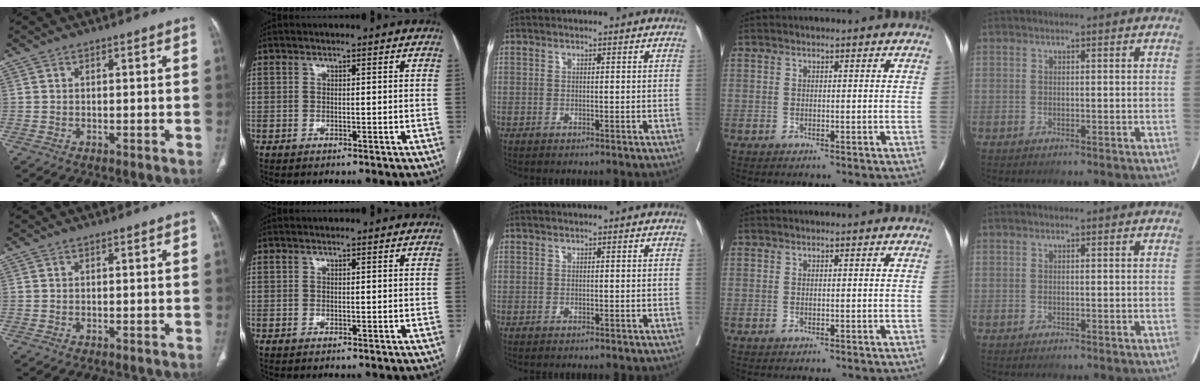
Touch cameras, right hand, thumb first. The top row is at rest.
{}